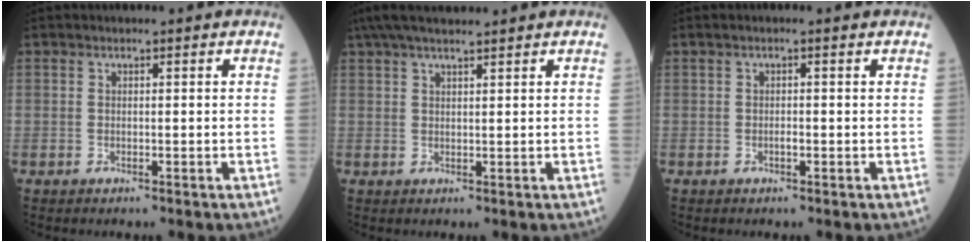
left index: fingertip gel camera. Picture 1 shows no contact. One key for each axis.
{"total": 8.2, "fx": 6.9, "fy": 0.5, "fz": 4.4, "tx": -0.073, "ty": 0.038, "tz": 0.116}
{"total": 0.8, "fx": -0.1, "fy": 0.1, "fz": 0.8, "tx": -0.013, "ty": 0.001, "tz": -0.004}